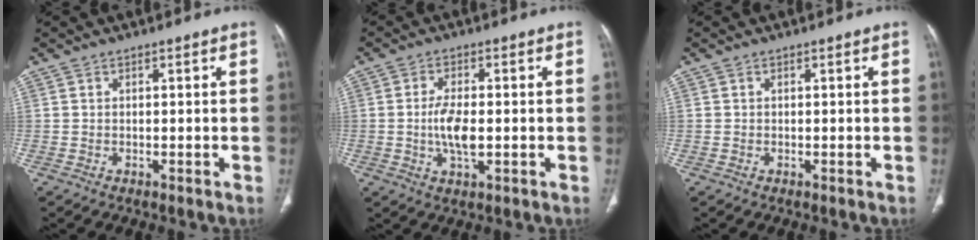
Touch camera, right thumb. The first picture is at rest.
{"total": 6.0, "force": [-0.6, 2.6, 5.4], "torque": [-0.108, -0.004, -0.012]}
{"total": 0.0}